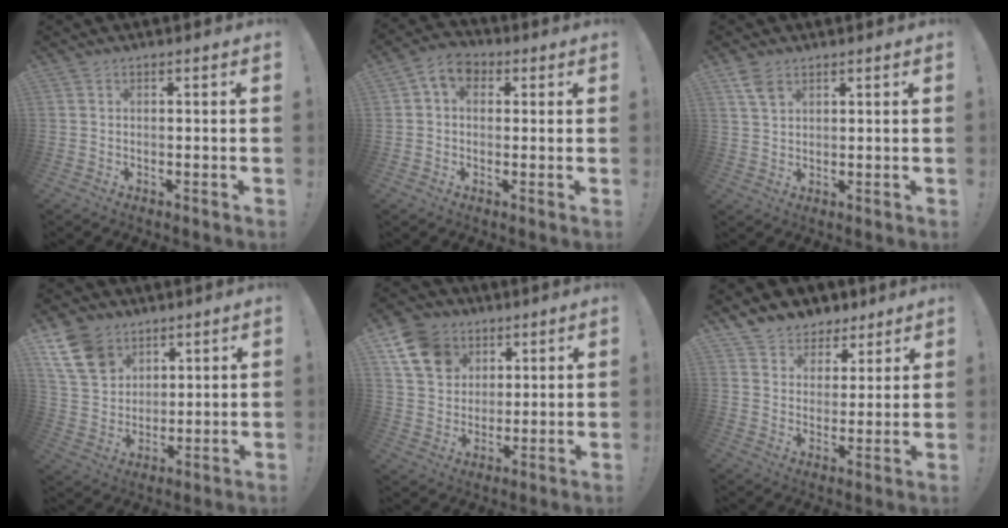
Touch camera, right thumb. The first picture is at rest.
{"total": 6.0, "force": [1.6, 4.3, 3.8], "torque": [-0.061, 0.004, 0.033]}
{"total": 4.5, "force": [2.7, 2.3, 2.7], "torque": [-0.047, -0.012, 0.051]}
{"total": 14.2, "force": [8.1, 10.1, 5.7], "torque": [-0.116, -0.036, 0.167]}
{"total": 14.3, "force": [6.8, 11.1, 5.9], "torque": [-0.102, -0.028, 0.140]}
{"total": 7.1, "force": [5.1, 4.9, 0.4], "torque": [-0.014, -0.041, 0.102]}